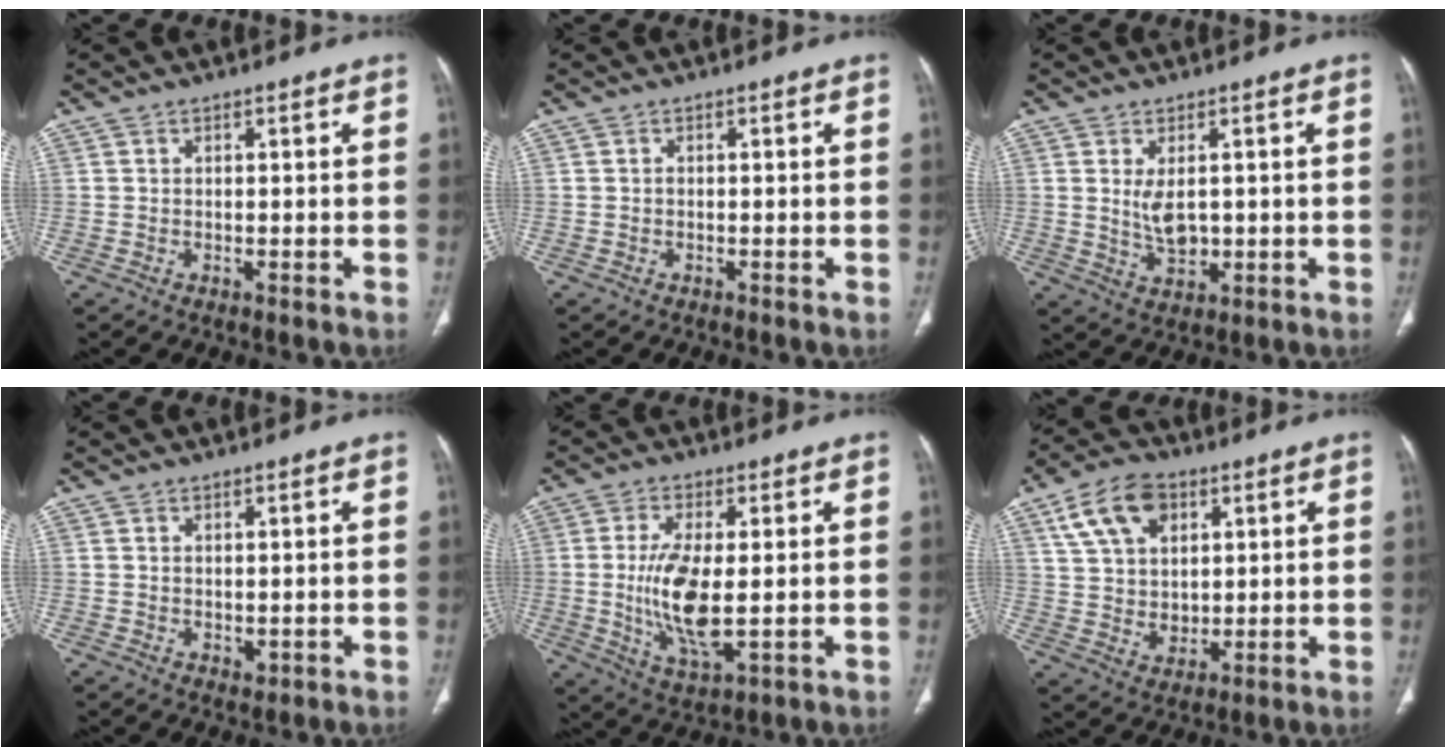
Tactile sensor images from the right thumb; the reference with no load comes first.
{"total": 0.0}
{"total": 4.9, "force": [0.7, 2.8, 4.0], "torque": [-0.069, -0.010, 0.022]}
{"total": 1.2, "force": [0.2, 0.8, 0.9], "torque": [-0.017, -0.006, 0.010]}
{"total": 11.5, "force": [-0.4, 4.4, 10.6], "torque": [-0.216, -0.020, 0.000]}
{"total": 13.1, "force": [5.7, 8.8, 7.8], "torque": [-0.117, -0.012, 0.110]}